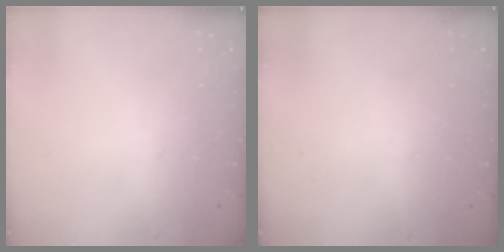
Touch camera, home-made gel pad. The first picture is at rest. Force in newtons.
{"total": 0.0}